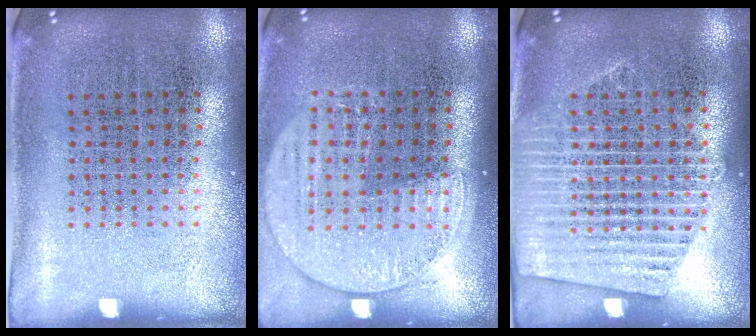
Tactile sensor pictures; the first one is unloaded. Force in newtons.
{"total": 1.4, "press": 1.3, "slide": 0.5}
{"total": 1.8, "press": 1.7, "slide": 0.3}